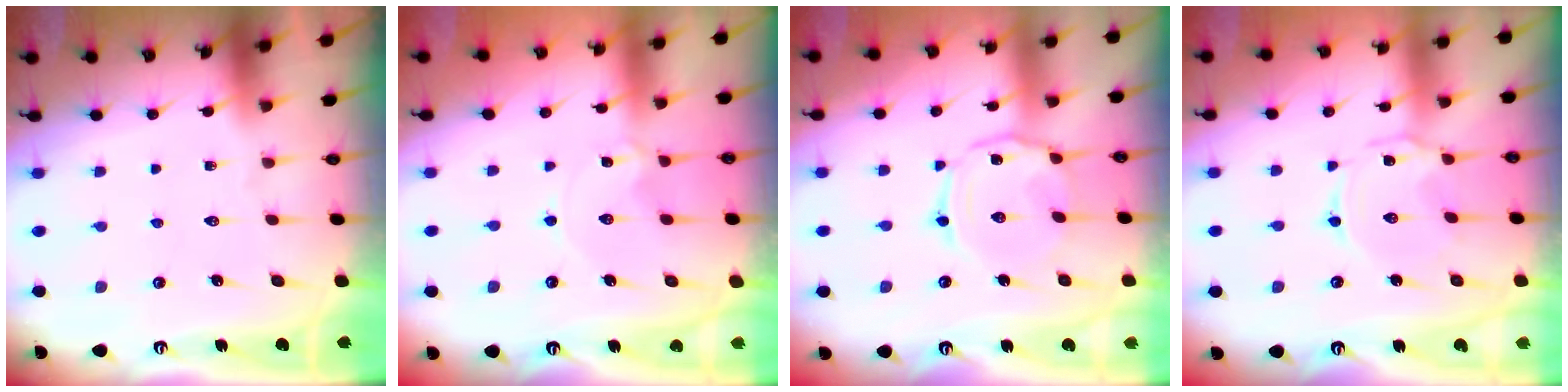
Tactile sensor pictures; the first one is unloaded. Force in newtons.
{"total": 0.8, "press": 0.8, "slide": 0.0}
{"total": 6.2, "press": 6.2, "slide": 0.4}
{"total": 1.8, "press": 1.7, "slide": 0.4}